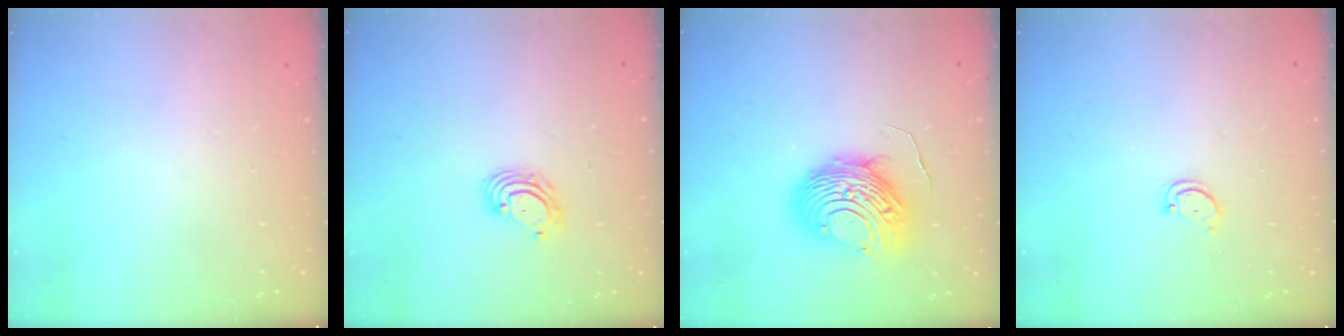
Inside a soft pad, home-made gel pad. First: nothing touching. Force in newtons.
{"total": 5.1, "press": 5.0, "slide": 0.6}
{"total": 11.6, "press": 11.5, "slide": 1.2}
{"total": 2.9, "press": 2.9, "slide": 0.4}